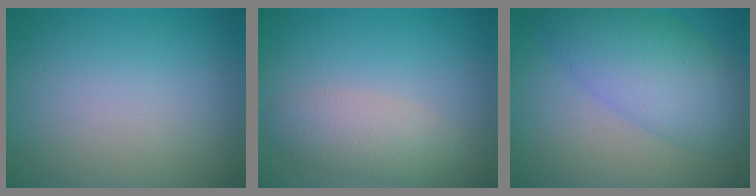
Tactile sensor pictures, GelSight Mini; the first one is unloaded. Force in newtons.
{"total": 3.0, "press": 3.0, "slide": 0.1}
{"total": 4.7, "press": 4.7, "slide": 0.1}